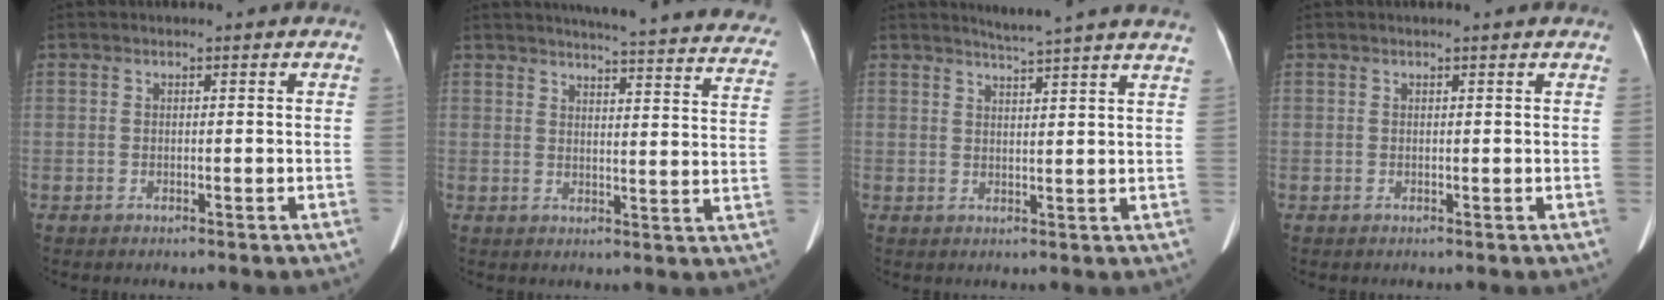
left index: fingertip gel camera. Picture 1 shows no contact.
{"total": 27.6, "force": [25.8, 2.0, 9.6], "torque": [-0.124, -0.090, 0.279]}
{"total": 10.4, "force": [9.5, -1.4, 3.9], "torque": [-0.061, -0.017, 0.108]}
{"total": 1.1, "force": [1.0, -0.1, 0.6], "torque": [-0.013, 0.007, 0.014]}